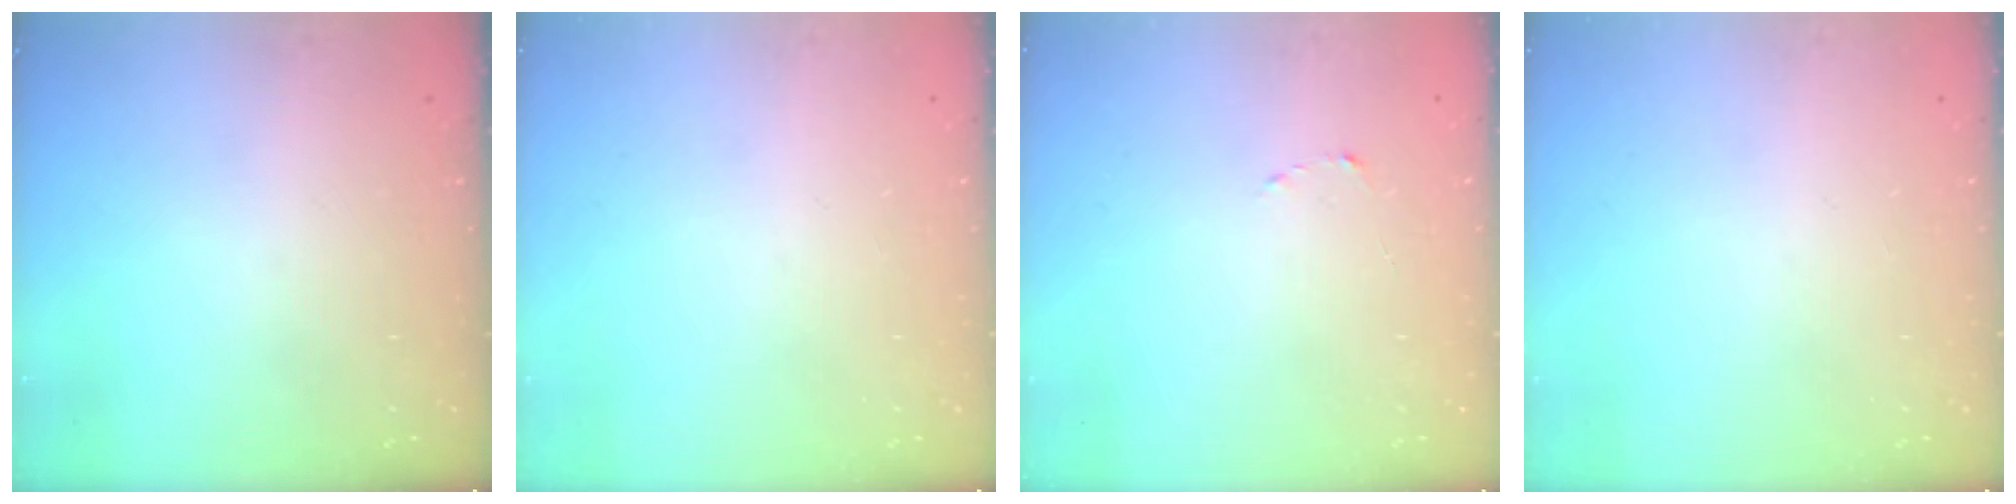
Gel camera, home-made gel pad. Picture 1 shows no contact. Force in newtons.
{"total": 0.0}
{"total": 1.5, "press": 1.5, "slide": 0.2}
{"total": 0.0}